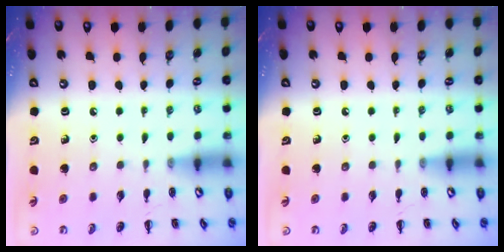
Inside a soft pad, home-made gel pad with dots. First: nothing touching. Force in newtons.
{"total": 0.0}